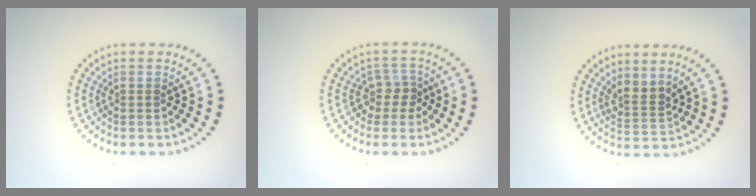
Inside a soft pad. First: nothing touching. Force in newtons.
{"total": 2.2, "press": 1.7, "slide": 1.4}
{"total": 2.4, "press": 1.8, "slide": 1.6}